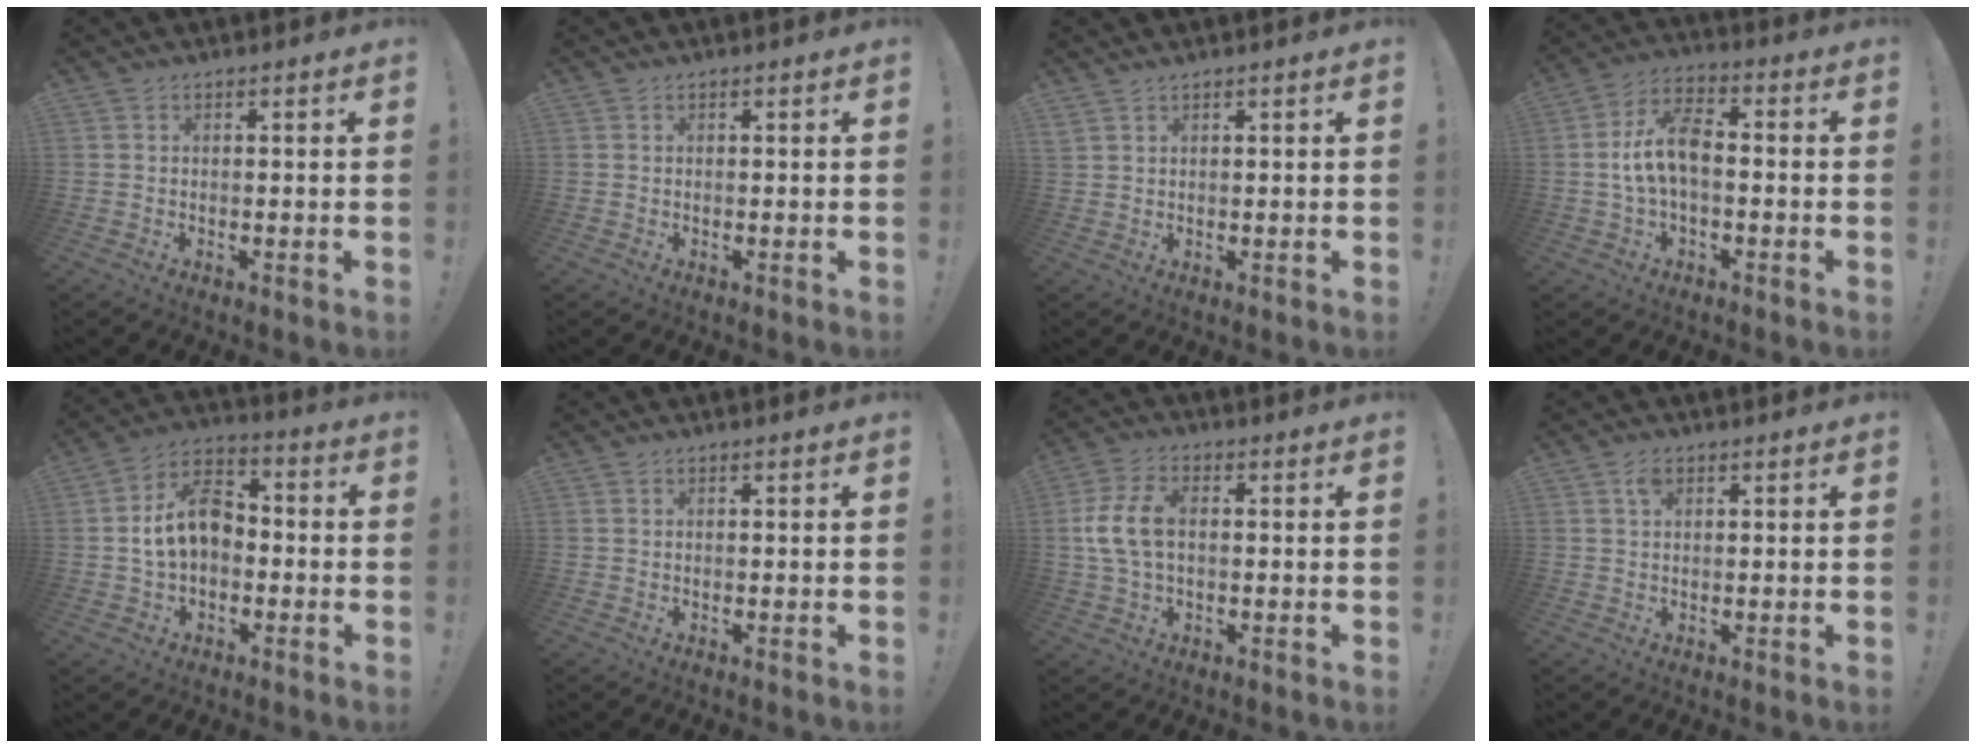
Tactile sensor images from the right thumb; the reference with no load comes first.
{"total": 0.0}
{"total": 1.7, "force": [1.5, 0.4, 0.7], "torque": [-0.022, -0.004, 0.030]}
{"total": 11.3, "force": [-0.7, 5.8, 9.6], "torque": [-0.191, 0.008, -0.013]}
{"total": 12.7, "force": [0.0, 8.8, 9.1], "torque": [-0.161, 0.017, 0.002]}
{"total": 0.0}
{"total": 9.6, "force": [0.5, 5.9, 7.5], "torque": [-0.154, 0.007, 0.013]}
{"total": 2.4, "force": [1.2, 1.4, 1.5], "torque": [-0.023, -0.002, 0.020]}